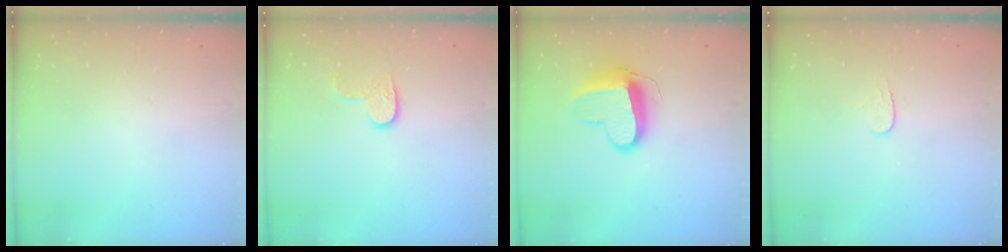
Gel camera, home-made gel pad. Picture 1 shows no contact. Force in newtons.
{"total": 6.0, "press": 6.0, "slide": 0.5}
{"total": 11.3, "press": 11.3, "slide": 1.1}
{"total": 3.4, "press": 3.4, "slide": 0.4}